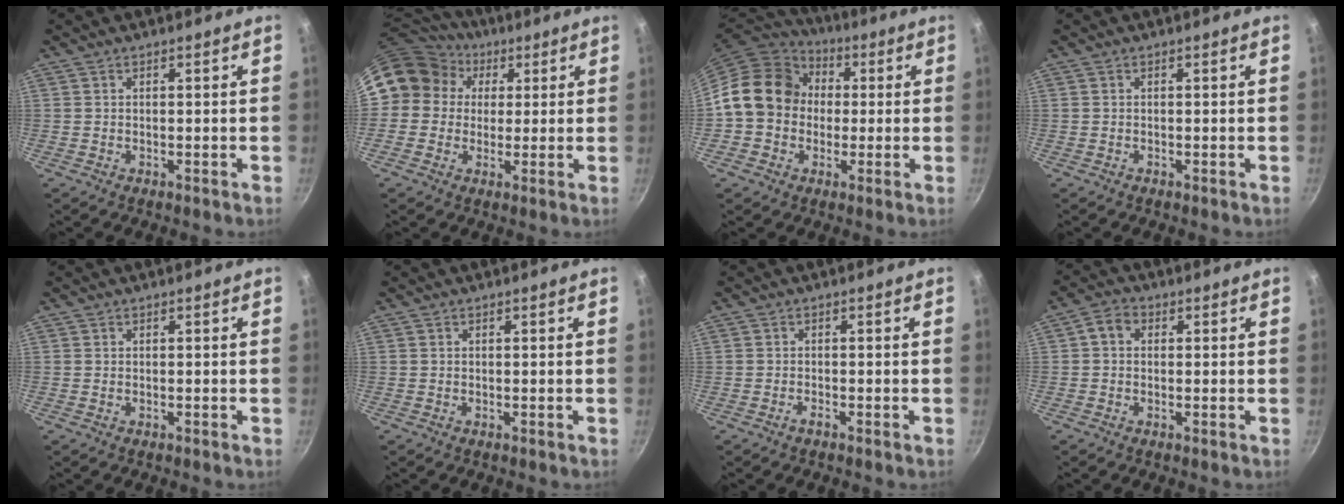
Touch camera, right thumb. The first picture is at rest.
{"total": 12.5, "force": [3.6, 11.3, 4.1], "torque": [-0.049, 0.018, 0.048]}
{"total": 14.9, "force": [0.9, 12.7, 7.7], "torque": [-0.093, 0.032, 0.000]}
{"total": 0.0}
{"total": 0.0}
{"total": 0.0}
{"total": 0.9, "force": [-0.7, 0.1, 0.5], "torque": [-0.011, 0.007, -0.017]}
{"total": 3.3, "force": [0.5, 2.6, 2.0], "torque": [-0.036, 0.007, -0.001]}